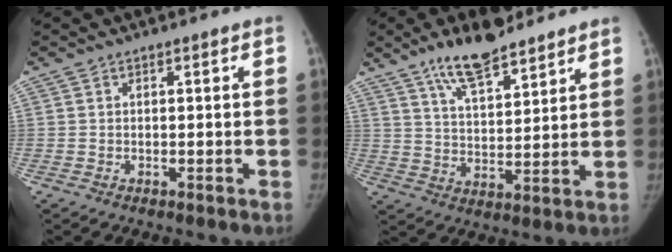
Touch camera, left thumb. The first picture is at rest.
{"total": 12.3, "force": [9.0, 4.0, 7.3], "torque": [-0.104, -0.050, 0.160]}